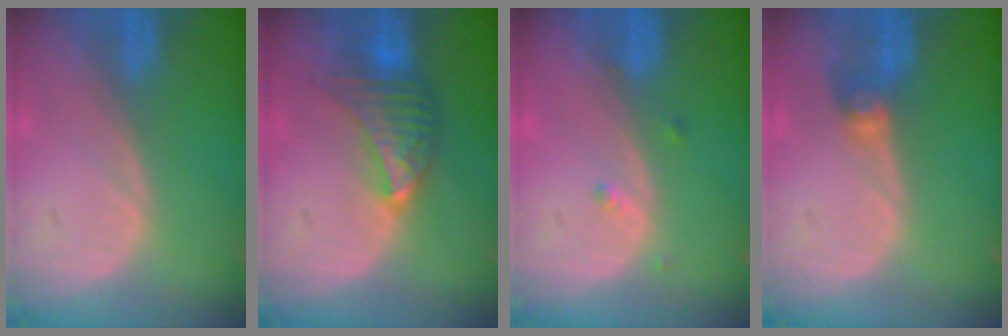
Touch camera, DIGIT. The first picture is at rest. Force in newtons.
{"total": 6.8, "press": 6.4, "slide": 2.3}
{"total": 1.3, "press": 1.1, "slide": 0.7}
{"total": 2.7, "press": 2.7, "slide": 0.3}